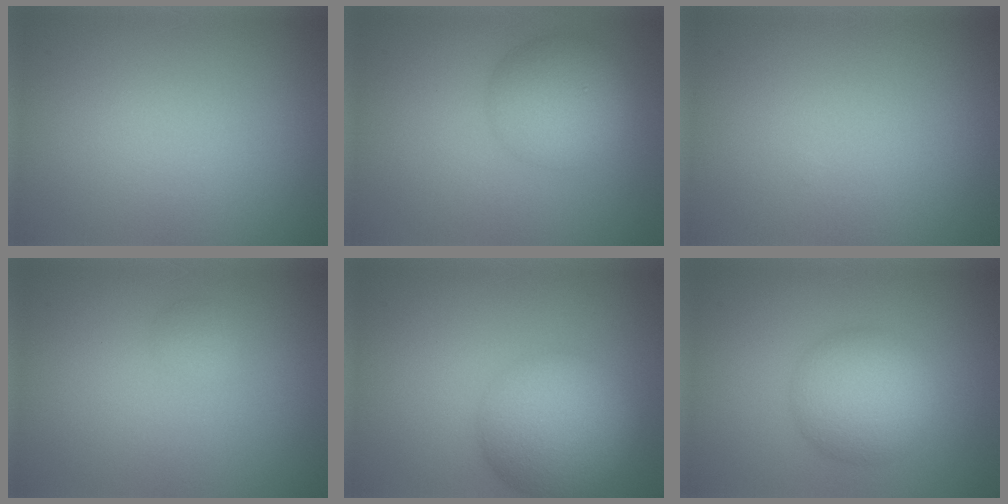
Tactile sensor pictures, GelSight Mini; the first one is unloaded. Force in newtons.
{"total": 4.9, "press": 4.9, "slide": 0.1}
{"total": 0.0}
{"total": 0.8, "press": 0.8, "slide": 0.0}
{"total": 7.8, "press": 7.8, "slide": 0.3}
{"total": 5.3, "press": 5.3, "slide": 0.2}